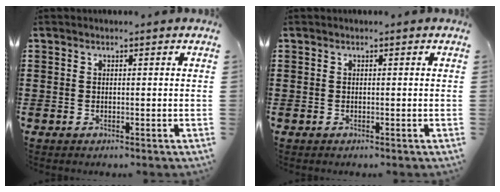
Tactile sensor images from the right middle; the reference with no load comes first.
{"total": 0.0}